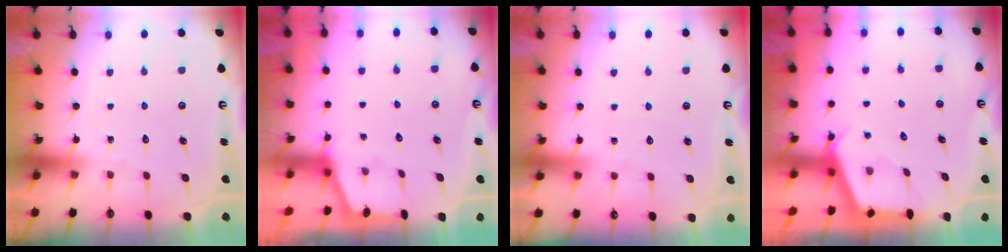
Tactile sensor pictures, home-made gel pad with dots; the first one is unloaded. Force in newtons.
{"total": 1.4, "press": 1.3, "slide": 0.3}
{"total": 1.4, "press": 1.4, "slide": 0.3}
{"total": 2.5, "press": 2.5, "slide": 0.4}